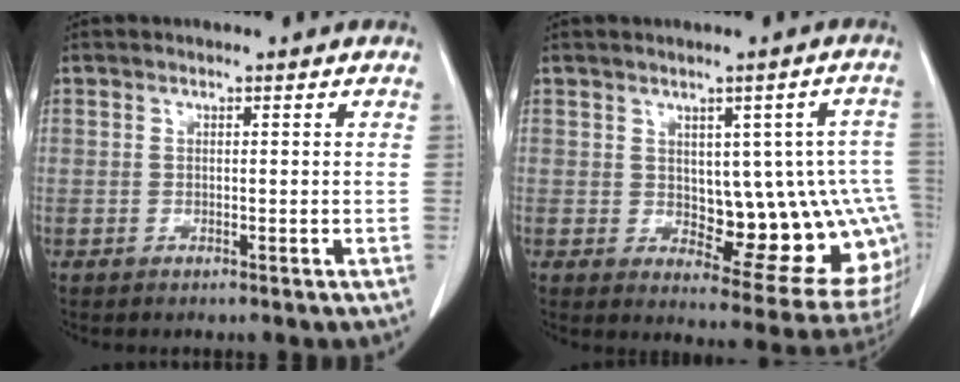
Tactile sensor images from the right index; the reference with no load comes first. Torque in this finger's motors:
{"motor_torque": [0.43, 0.43, 0.24, 0.02]}